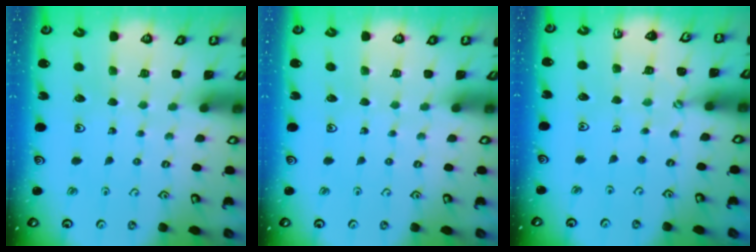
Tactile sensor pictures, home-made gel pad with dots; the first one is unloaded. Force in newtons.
{"total": 0.0}
{"total": 2.4, "press": 2.4, "slide": 0.3}